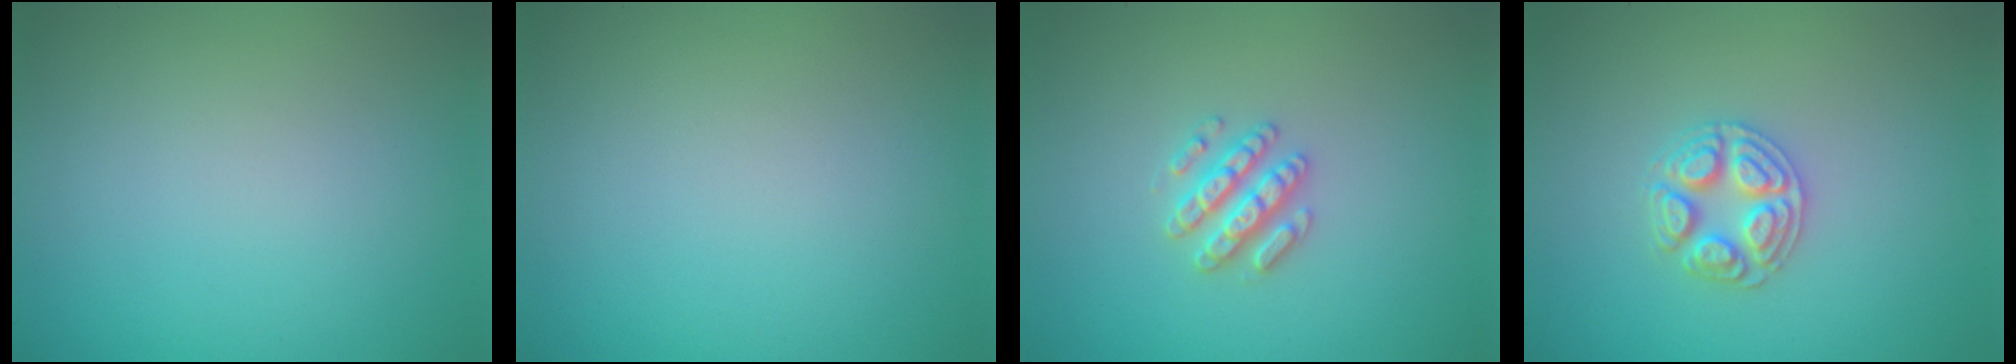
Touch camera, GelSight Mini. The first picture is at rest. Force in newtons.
{"total": 0.0}
{"total": 2.6, "press": 2.5, "slide": 0.4}
{"total": 3.0, "press": 2.9, "slide": 0.4}